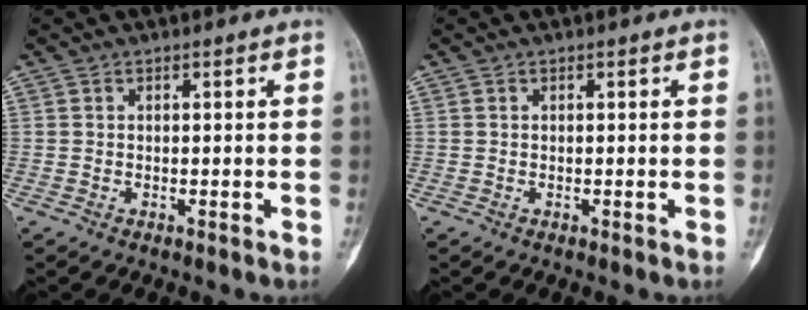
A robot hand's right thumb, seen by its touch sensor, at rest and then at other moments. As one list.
[{"total": 0.0}]